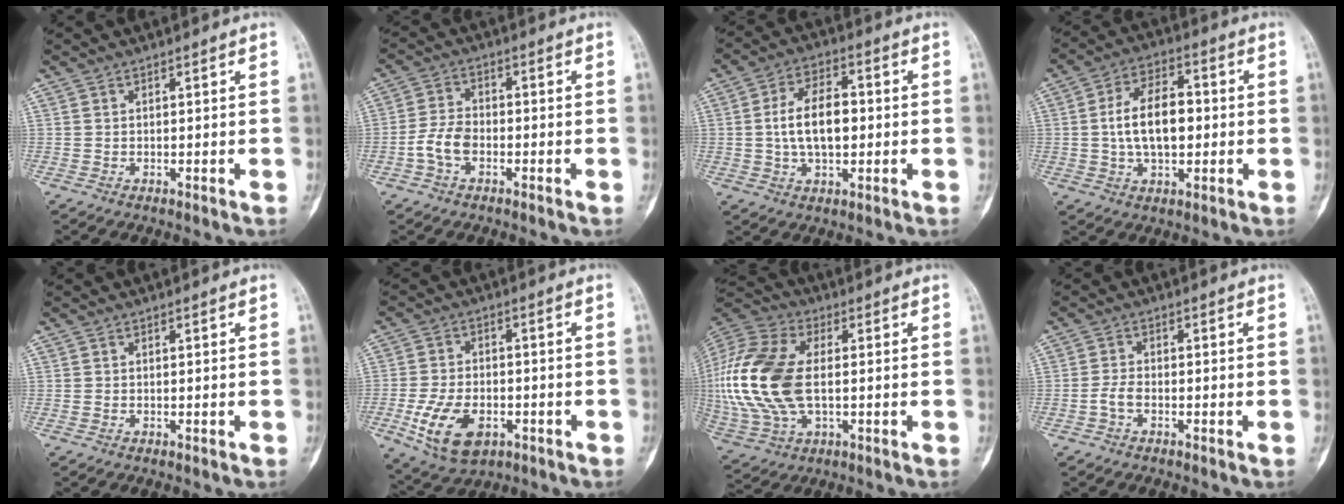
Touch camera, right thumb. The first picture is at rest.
{"total": 5.5, "force": [-2.1, 3.4, 3.7], "torque": [-0.070, 0.020, -0.048]}
{"total": 10.5, "force": [0.0, 5.9, 8.7], "torque": [-0.141, 0.015, -0.004]}
{"total": 11.7, "force": [-0.1, 6.6, 9.6], "torque": [-0.154, 0.018, -0.004]}
{"total": 0.0}
{"total": 11.8, "force": [-4.3, 7.0, 8.4], "torque": [-0.150, 0.008, -0.065]}
{"total": 22.0, "force": [-0.1, 12.6, 18.0], "torque": [-0.416, 0.003, 0.002]}
{"total": 2.2, "force": [-1.0, 1.1, 1.6], "torque": [-0.032, 0.010, -0.026]}